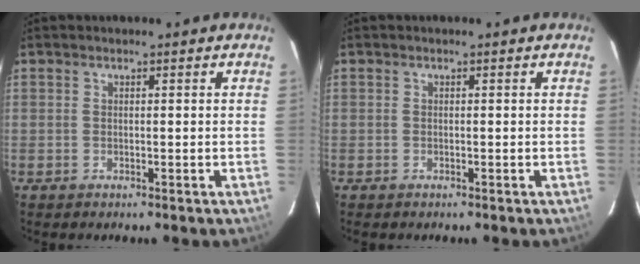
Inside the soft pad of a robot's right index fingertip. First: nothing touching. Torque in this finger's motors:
{"motor_torque": [0.16, -0.05, 0.05, 0.02]}